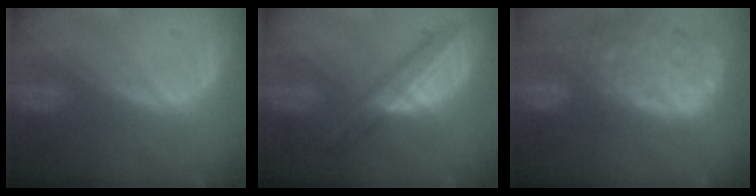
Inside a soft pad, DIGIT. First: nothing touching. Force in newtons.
{"total": 5.7, "press": 5.6, "slide": 1.4}
{"total": 14.1, "press": 11.6, "slide": 8.0}